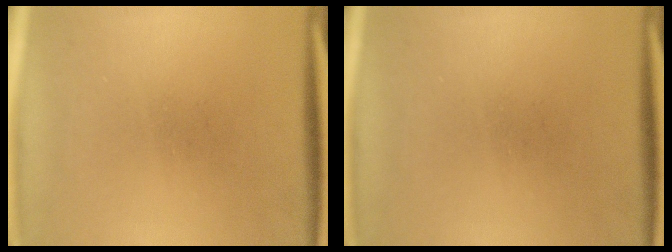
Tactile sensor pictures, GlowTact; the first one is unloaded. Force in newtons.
{"total": 0.0}